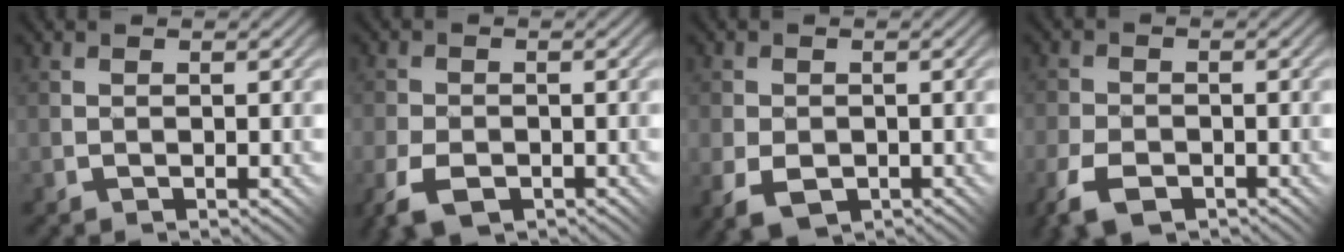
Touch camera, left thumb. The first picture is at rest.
{"total": 5.4, "force": [-2.9, 3.2, 3.2], "torque": [-0.080, -0.014, -0.053]}
{"total": 4.2, "force": [-1.9, 2.9, 2.5], "torque": [-0.054, -0.014, -0.031]}
{"total": 5.8, "force": [-3.4, 3.3, 3.4], "torque": [-0.086, -0.012, -0.064]}